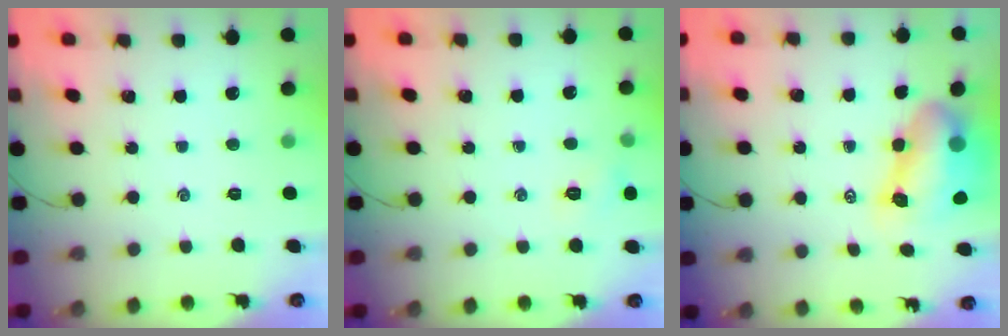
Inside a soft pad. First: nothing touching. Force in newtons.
{"total": 5.0, "press": 4.8, "slide": 1.4}
{"total": 10.0, "press": 9.6, "slide": 2.8}